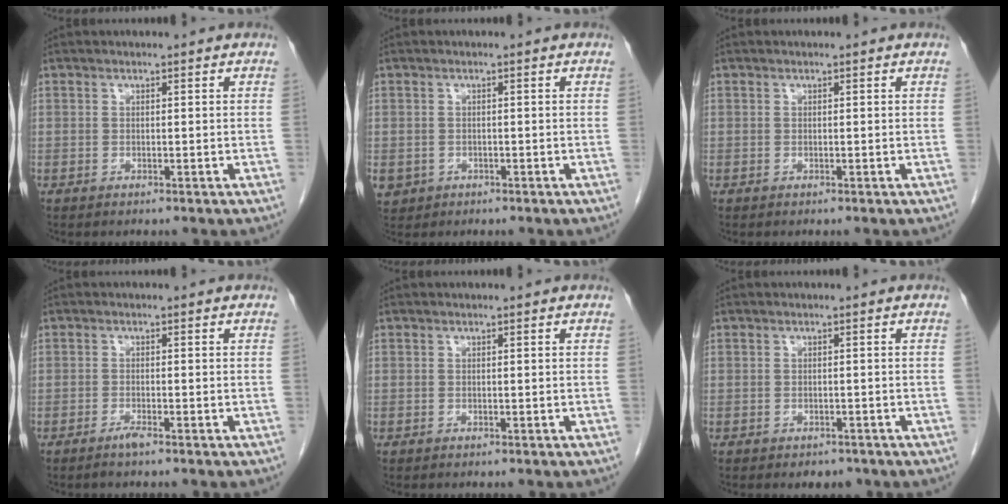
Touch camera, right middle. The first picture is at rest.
{"total": 3.6, "force": [-1.6, 3.2, 0.7], "torque": [-0.017, 0.001, -0.021]}
{"total": 0.0}
{"total": 1.4, "force": [-1.1, -0.1, 0.8], "torque": [-0.021, -0.002, -0.022]}
{"total": 0.0}
{"total": 2.0, "force": [-1.5, 1.2, 0.6], "torque": [-0.008, 0.001, -0.015]}